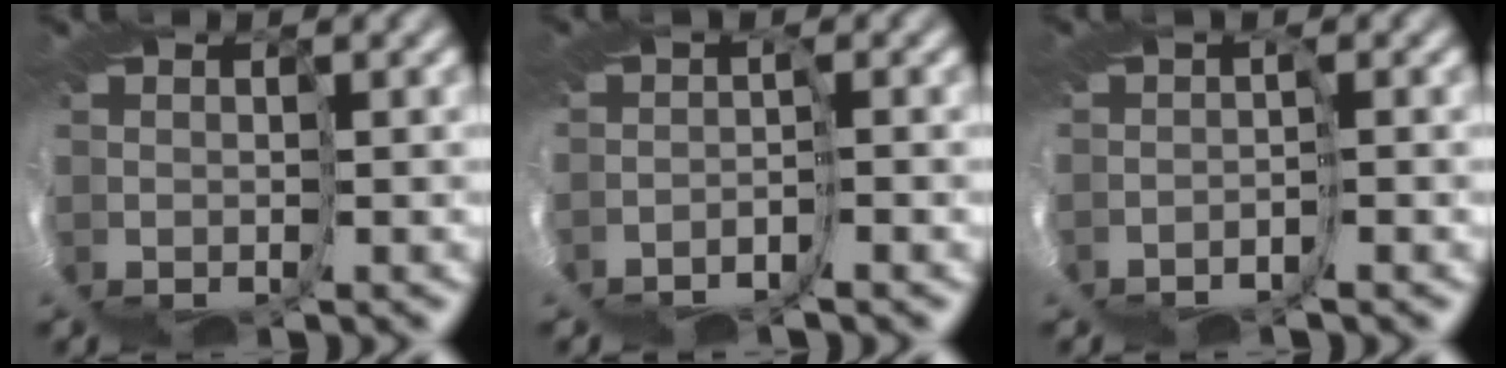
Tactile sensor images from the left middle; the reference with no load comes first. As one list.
[{"total": 4.0, "force": [-1.3, -3.8, -0.4], "torque": [0.013, -0.017, 0.004]}, {"total": 3.6, "force": [-1.1, -3.4, -0.6], "torque": [0.020, -0.014, 0.019]}]